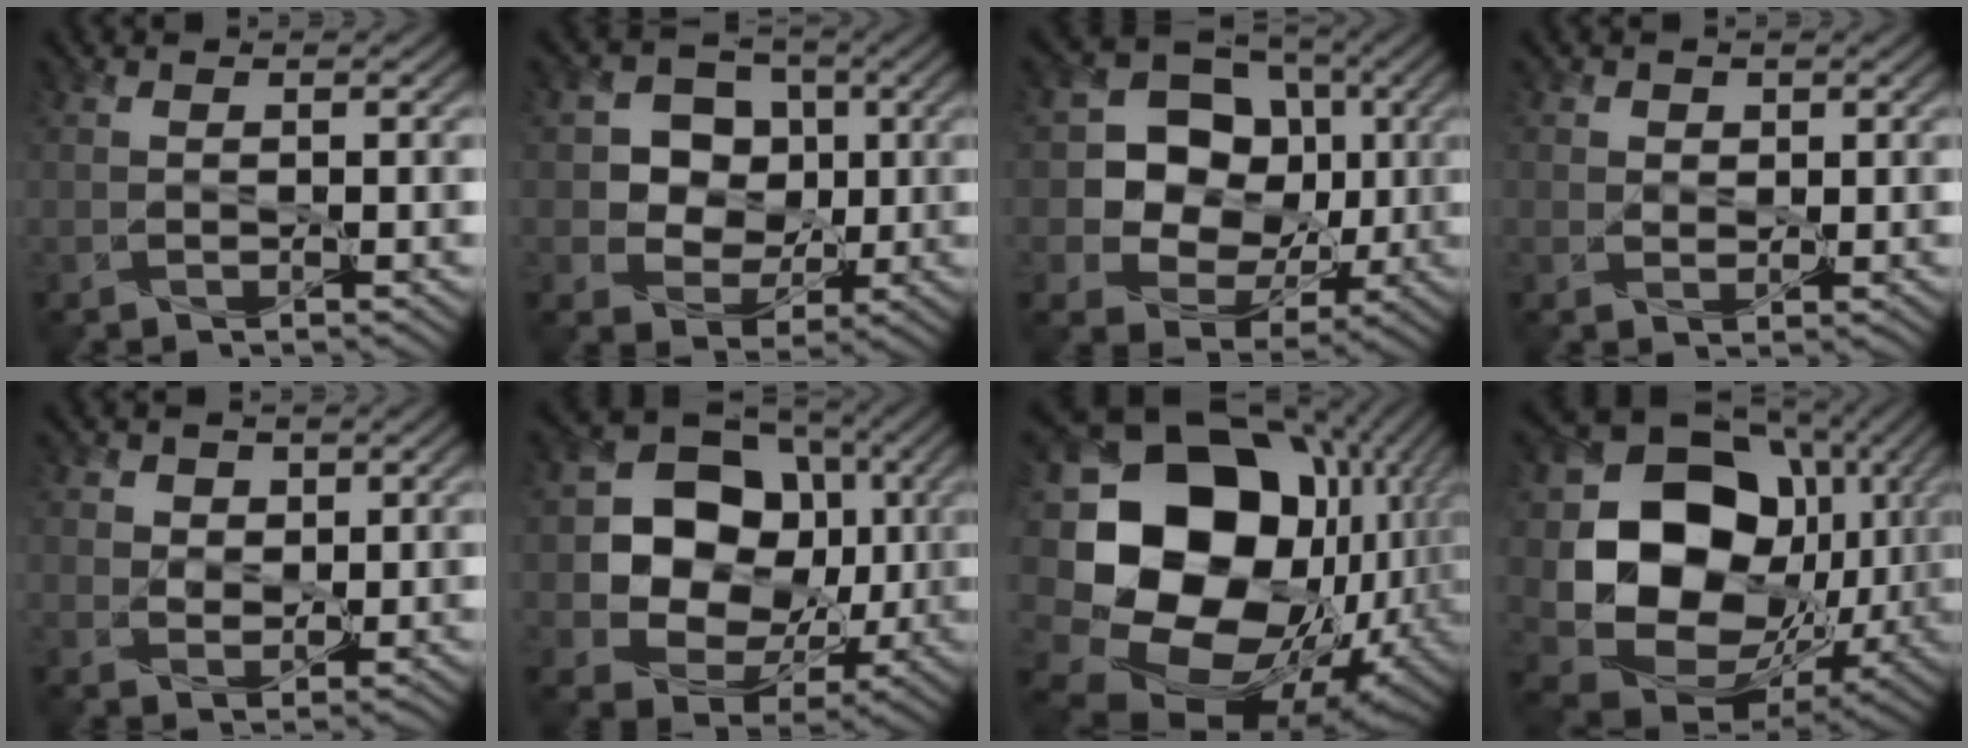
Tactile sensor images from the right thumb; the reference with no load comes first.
{"total": 8.0, "force": [1.1, 7.1, 3.5], "torque": [-0.078, 0.014, 0.007]}
{"total": 12.3, "force": [0.9, 10.6, 6.2], "torque": [-0.131, 0.001, 0.000]}
{"total": 1.9, "force": [0.9, 1.6, 0.6], "torque": [-0.014, -0.006, 0.014]}
{"total": 3.9, "force": [1.9, 3.1, 1.4], "torque": [-0.044, -0.012, 0.044]}
{"total": 13.4, "force": [0.9, 11.1, 7.5], "torque": [-0.147, -0.008, 0.007]}
{"total": 22.4, "force": [0.1, 17.6, 13.8], "torque": [-0.323, -0.029, 0.040]}
{"total": 18.4, "force": [1.4, 14.8, 10.9], "torque": [-0.223, -0.048, 0.046]}